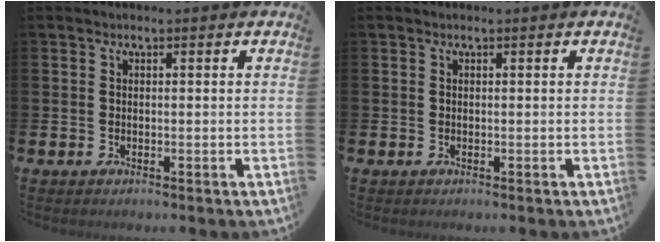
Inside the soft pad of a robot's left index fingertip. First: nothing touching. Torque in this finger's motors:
{"motor_torque": [0.00, 0.00, -0.01, 0.01]}